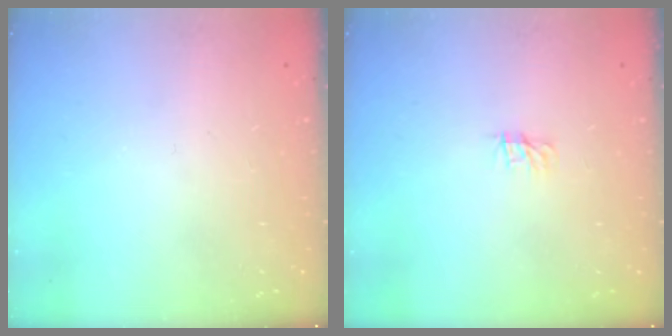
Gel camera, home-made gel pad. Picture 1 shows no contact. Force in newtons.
{"total": 0.0}